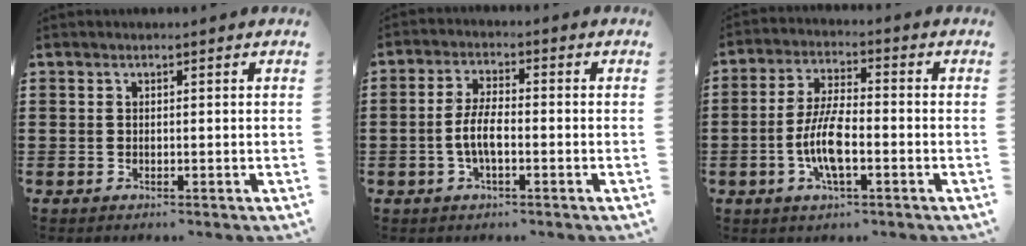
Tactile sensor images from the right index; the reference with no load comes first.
{"total": 4.9, "force": [-1.3, 1.7, 4.4], "torque": [-0.102, -0.002, -0.031]}
{"total": 8.1, "force": [-2.2, 2.6, 7.4], "torque": [-0.165, -0.009, -0.047]}